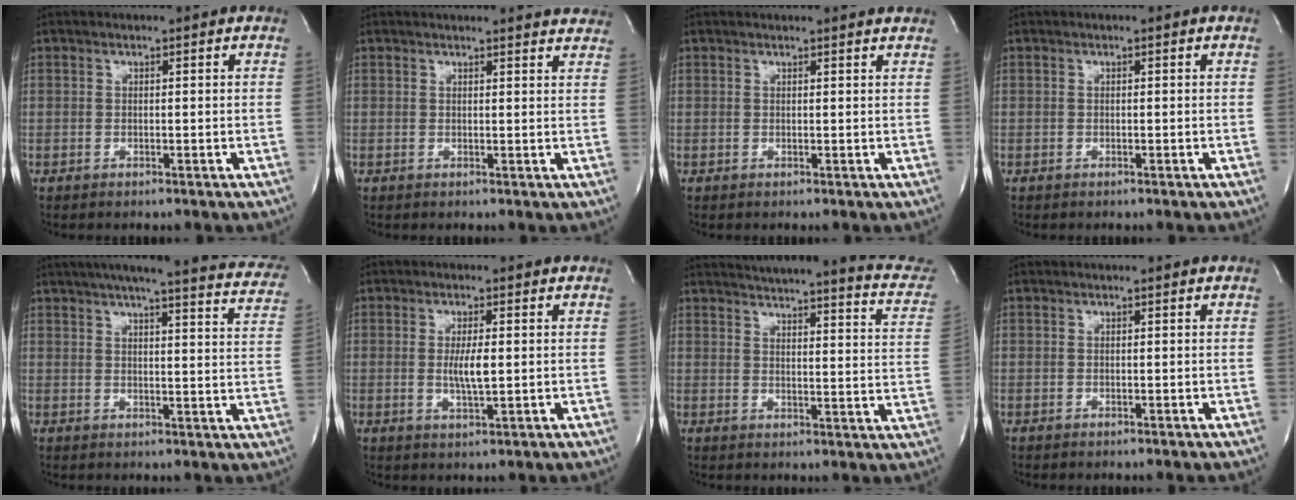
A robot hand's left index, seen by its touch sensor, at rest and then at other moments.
{"total": 12.0, "force": [11.7, 1.3, 2.2], "torque": [-0.010, -0.025, 0.111]}
{"total": 4.9, "force": [4.8, 0.0, 1.1], "torque": [-0.012, 0.004, 0.037]}
{"total": 0.0}
{"total": 25.2, "force": [22.0, 2.8, 11.9], "torque": [-0.171, -0.045, 0.248]}
{"total": 3.7, "force": [-0.1, 0.5, 3.7], "torque": [-0.073, -0.010, 0.001]}
{"total": 21.7, "force": [19.8, 2.1, 8.6], "torque": [-0.111, -0.068, 0.219]}
{"total": 0.0}